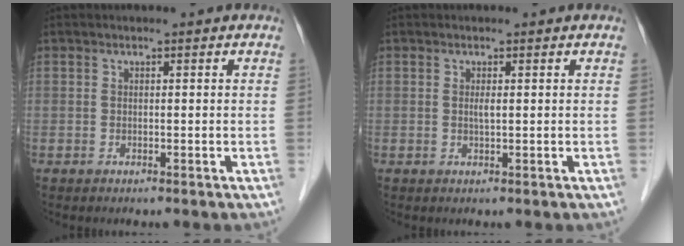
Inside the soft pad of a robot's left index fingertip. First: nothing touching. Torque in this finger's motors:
{"motor_torque": [0.29, 0.20, 0.00, 0.00]}